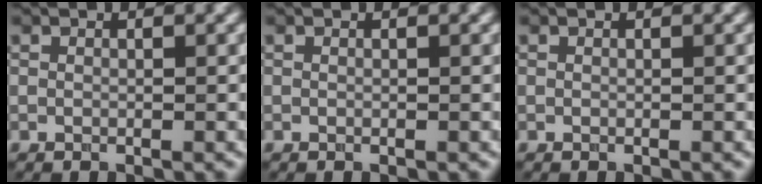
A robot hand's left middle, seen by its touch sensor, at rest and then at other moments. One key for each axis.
{"total": 0.0}
{"total": 0.0}